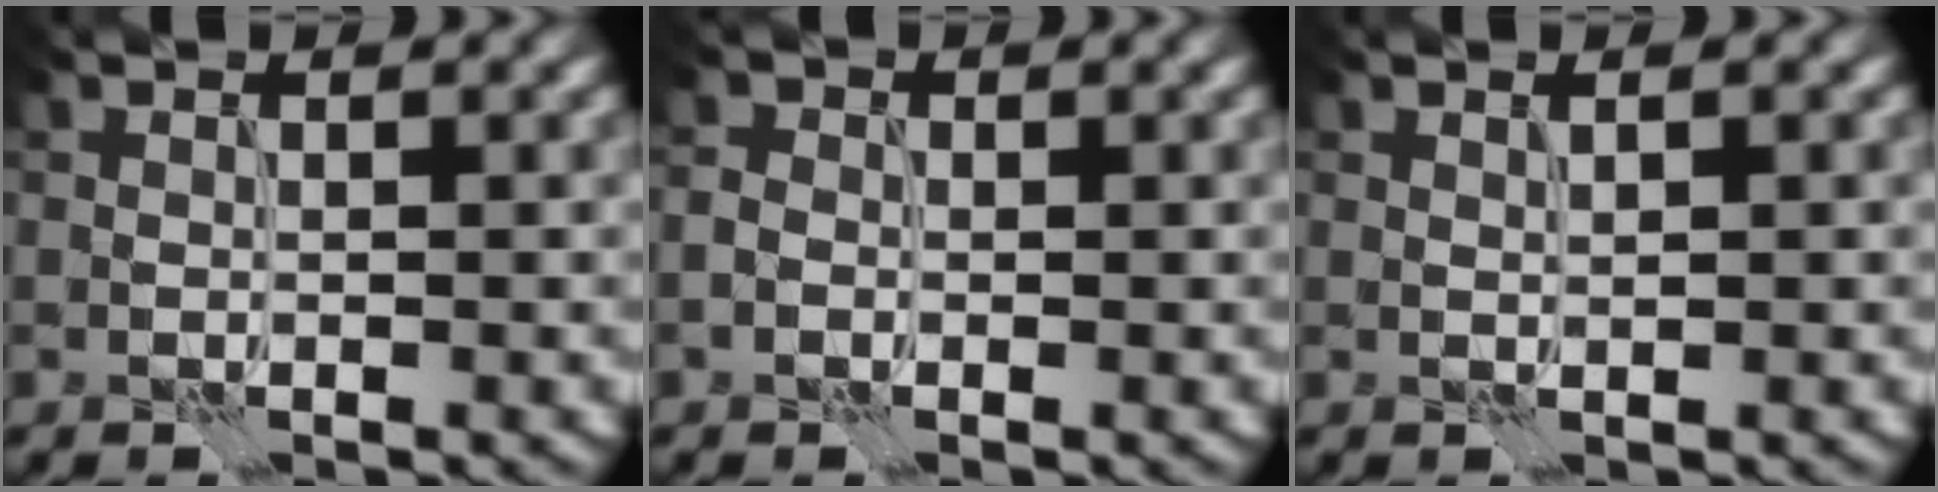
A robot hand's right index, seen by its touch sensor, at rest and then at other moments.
{"total": 1.1, "force": [-0.5, 1.0, 0.4], "torque": [-0.008, 0.000, -0.008]}
{"total": 0.6, "force": [0.2, 0.1, 0.6], "torque": [-0.008, 0.002, 0.004]}